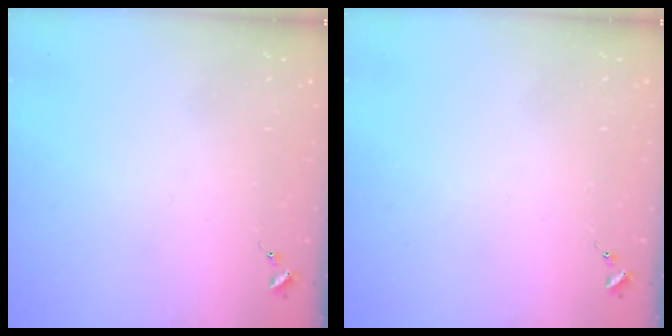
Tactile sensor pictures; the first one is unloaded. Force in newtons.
{"total": 0.0}